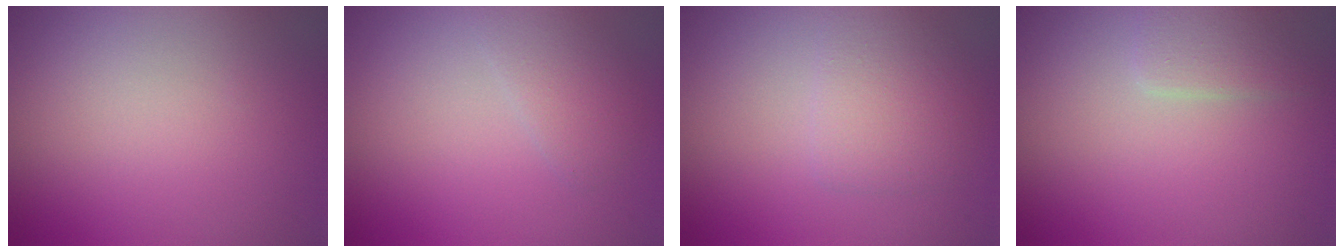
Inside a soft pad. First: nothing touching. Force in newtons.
{"total": 1.8, "press": 1.8, "slide": 0.2}
{"total": 2.8, "press": 2.8, "slide": 0.1}
{"total": 2.0, "press": 2.0, "slide": 0.1}